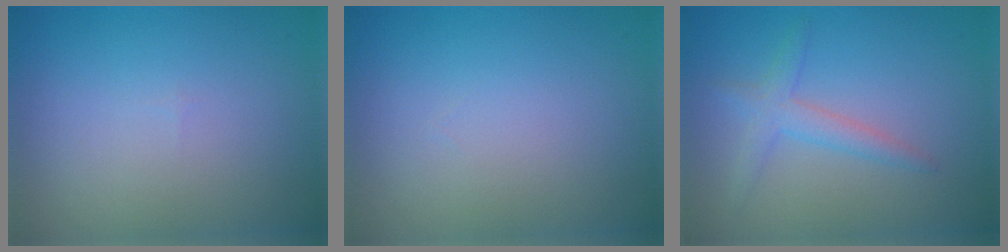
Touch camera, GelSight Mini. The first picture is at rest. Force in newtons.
{"total": 0.0}
{"total": 2.1, "press": 2.1, "slide": 0.1}